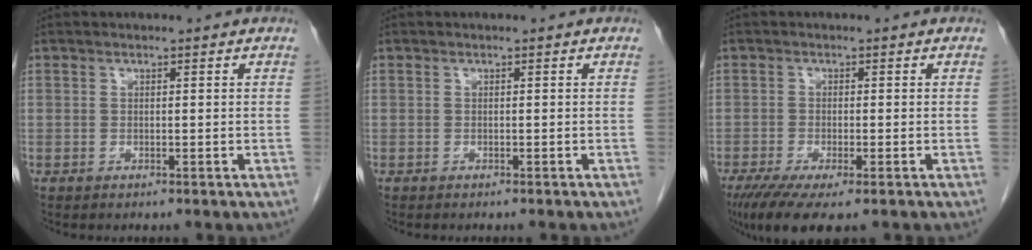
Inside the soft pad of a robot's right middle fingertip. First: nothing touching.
{"total": 1.1, "force": [-1.0, 0.1, 0.5], "torque": [-0.004, 0.000, -0.013]}
{"total": 7.6, "force": [-5.1, 1.5, 5.5], "torque": [-0.088, -0.019, -0.084]}